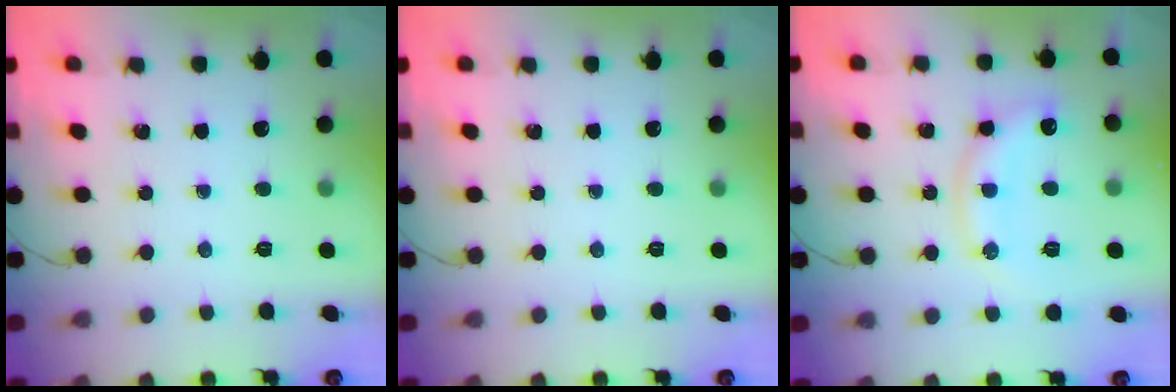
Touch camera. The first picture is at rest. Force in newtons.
{"total": 0.0}
{"total": 13.1, "press": 13.1, "slide": 0.5}